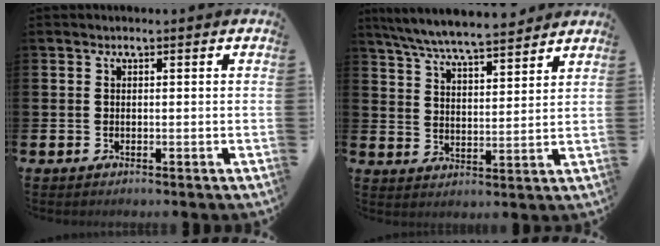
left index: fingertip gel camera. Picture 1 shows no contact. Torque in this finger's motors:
{"motor_torque": [1.04, -1.10, 0.70, 0.21]}